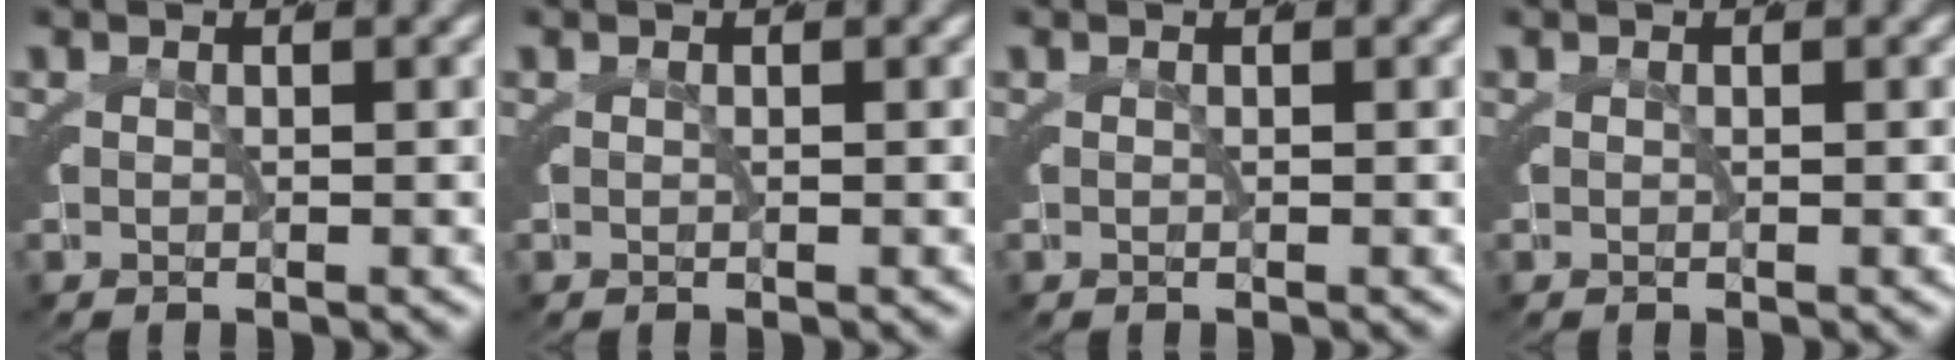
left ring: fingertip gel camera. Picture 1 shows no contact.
{"total": 0.0}
{"total": 0.0}
{"total": 0.0}